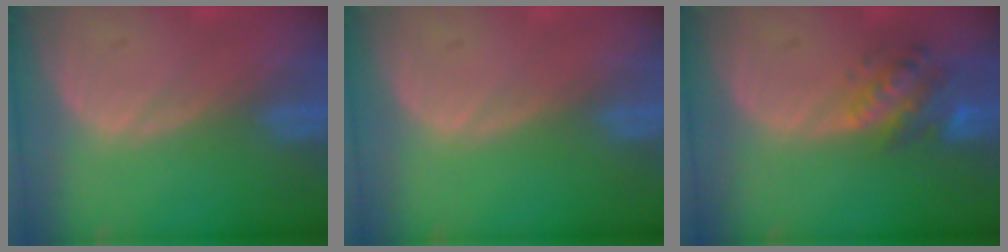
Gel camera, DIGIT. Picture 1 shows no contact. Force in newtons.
{"total": 0.0}
{"total": 5.9, "press": 5.6, "slide": 1.8}